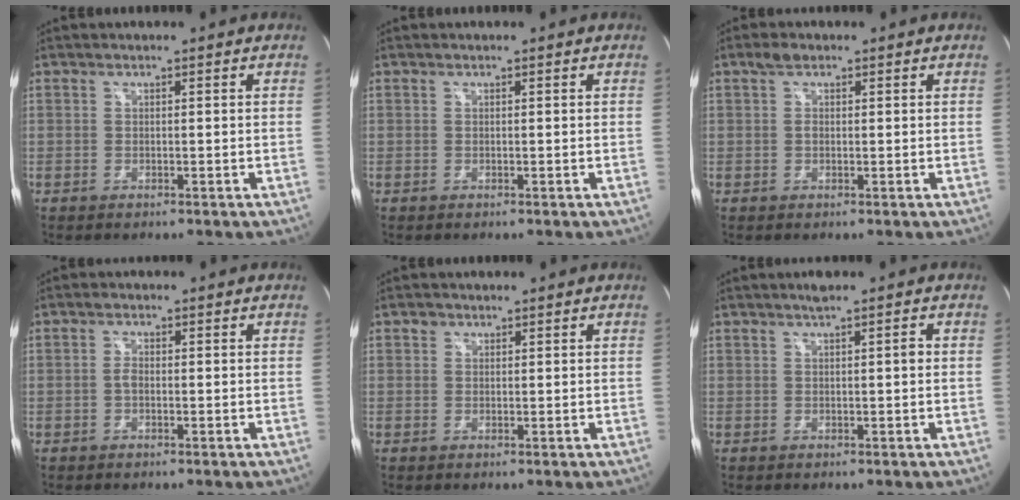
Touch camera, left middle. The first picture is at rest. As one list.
[{"total": 0.0}, {"total": 1.8, "force": [0.9, 1.0, 1.1], "torque": [-0.033, 0.011, 0.018]}, {"total": 1.2, "force": [-0.3, 0.4, 1.0], "torque": [-0.026, 0.000, -0.005]}, {"total": 0.9, "force": [0.5, 0.7, 0.1], "torque": [0.004, 0.001, 0.006]}, {"total": 2.1, "force": [0.7, 0.3, 2.0], "torque": [-0.035, 0.011, 0.013]}]